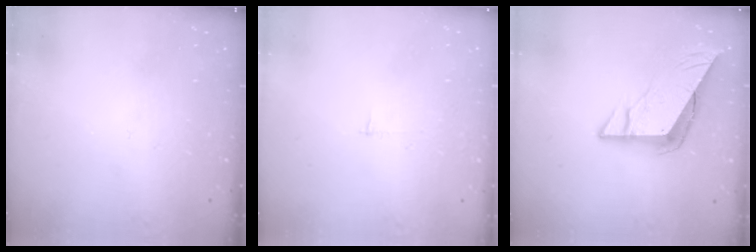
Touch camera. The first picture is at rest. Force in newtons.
{"total": 2.5, "press": 2.5, "slide": 0.2}
{"total": 9.4, "press": 9.3, "slide": 0.7}